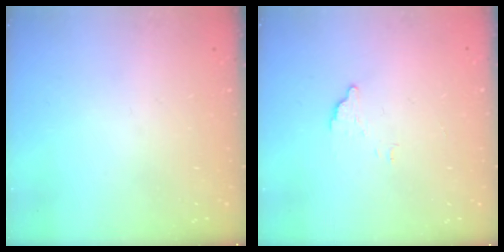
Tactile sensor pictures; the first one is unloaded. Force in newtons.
{"total": 3.6, "press": 3.6, "slide": 0.2}